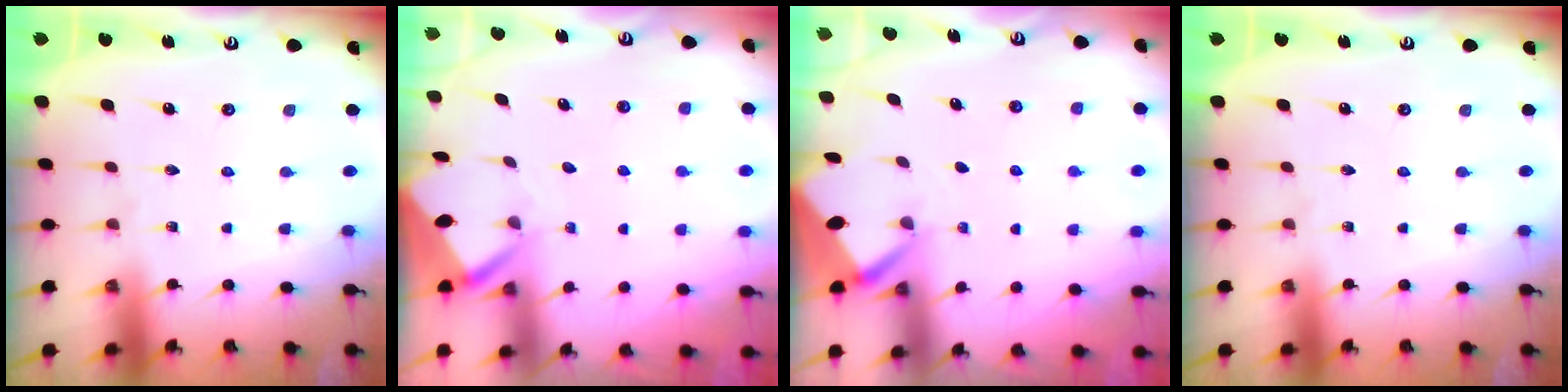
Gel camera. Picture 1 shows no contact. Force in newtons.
{"total": 3.9, "press": 3.9, "slide": 0.3}
{"total": 2.5, "press": 2.5, "slide": 0.3}
{"total": 0.0}